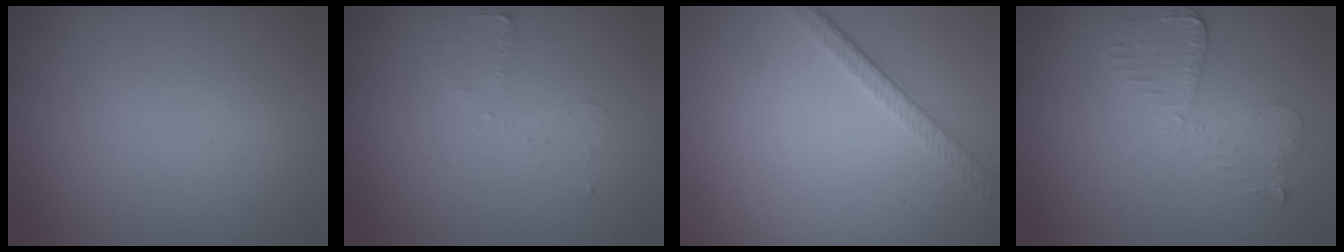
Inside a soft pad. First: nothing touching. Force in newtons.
{"total": 1.6, "press": 1.5, "slide": 0.2}
{"total": 3.1, "press": 2.3, "slide": 2.1}
{"total": 2.9, "press": 2.6, "slide": 1.4}